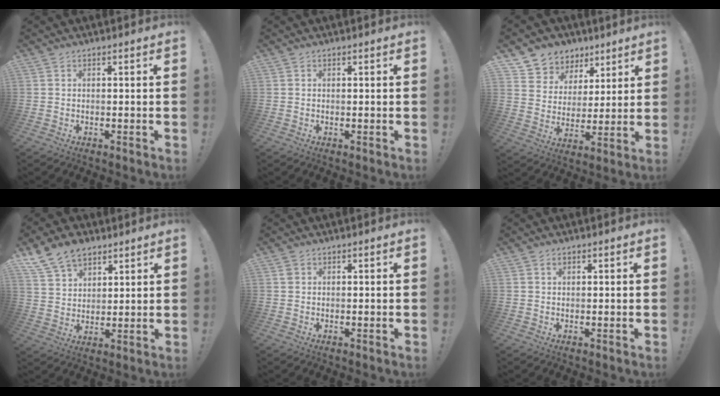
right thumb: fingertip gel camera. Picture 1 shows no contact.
{"total": 0.0}
{"total": 8.5, "force": [4.8, 6.9, 1.5], "torque": [-0.018, -0.043, 0.098]}
{"total": 11.3, "force": [7.9, 7.0, 4.0], "torque": [-0.075, -0.042, 0.157]}
{"total": 1.2, "force": [0.6, 1.0, 0.3], "torque": [0.001, 0.000, 0.009]}
{"total": 0.7, "force": [0.5, 0.4, 0.4], "torque": [0.000, -0.002, 0.008]}